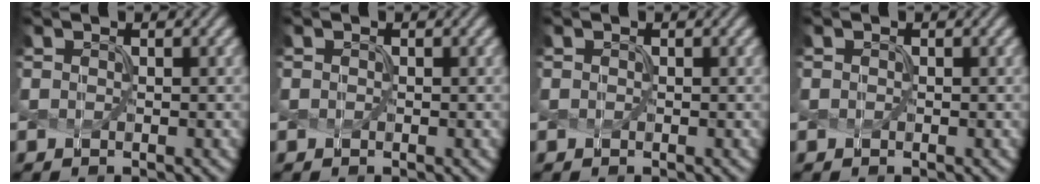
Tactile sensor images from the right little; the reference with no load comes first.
{"total": 0.0}
{"total": 0.0}
{"total": 0.0}